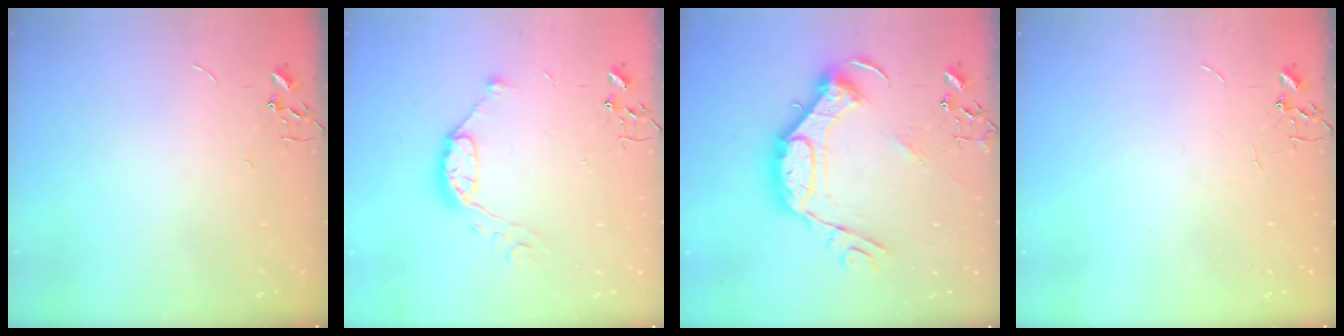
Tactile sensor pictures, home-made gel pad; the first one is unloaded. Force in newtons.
{"total": 9.8, "press": 9.8, "slide": 0.8}
{"total": 18.6, "press": 18.6, "slide": 1.3}
{"total": 0.0}